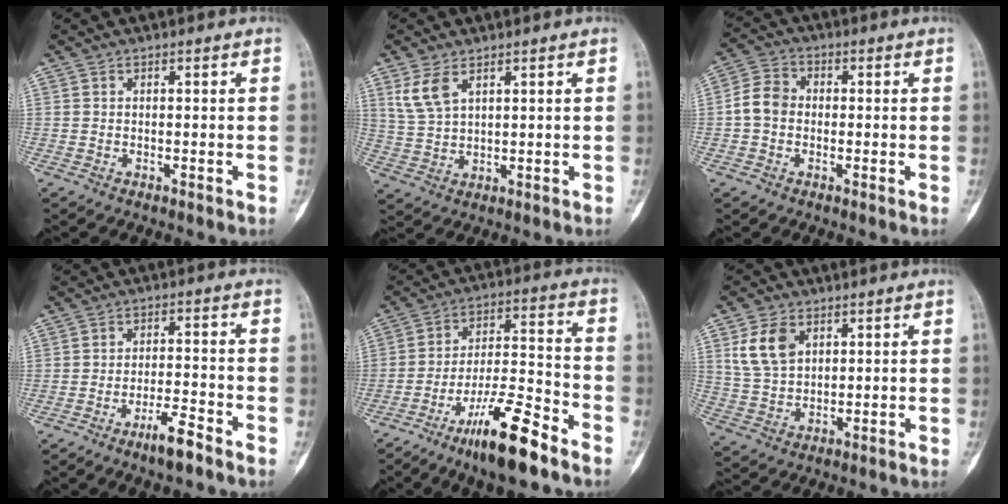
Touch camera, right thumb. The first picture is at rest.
{"total": 5.5, "force": [3.0, 2.7, 3.8], "torque": [-0.081, -0.008, 0.072]}
{"total": 5.8, "force": [-0.5, 4.8, 3.3], "torque": [-0.052, 0.018, -0.021]}
{"total": 5.5, "force": [-3.9, 1.0, 3.7], "torque": [-0.067, 0.026, -0.070]}
{"total": 14.8, "force": [-9.9, 2.9, 10.6], "torque": [-0.191, 0.068, -0.172]}
{"total": 8.3, "force": [3.3, 5.6, 5.1], "torque": [-0.086, -0.009, 0.072]}